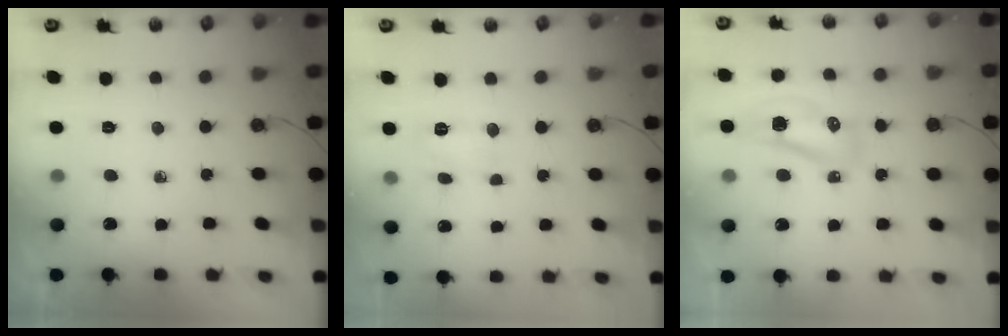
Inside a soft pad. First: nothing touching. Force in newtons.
{"total": 5.1, "press": 5.0, "slide": 1.3}
{"total": 10.9, "press": 9.3, "slide": 5.7}